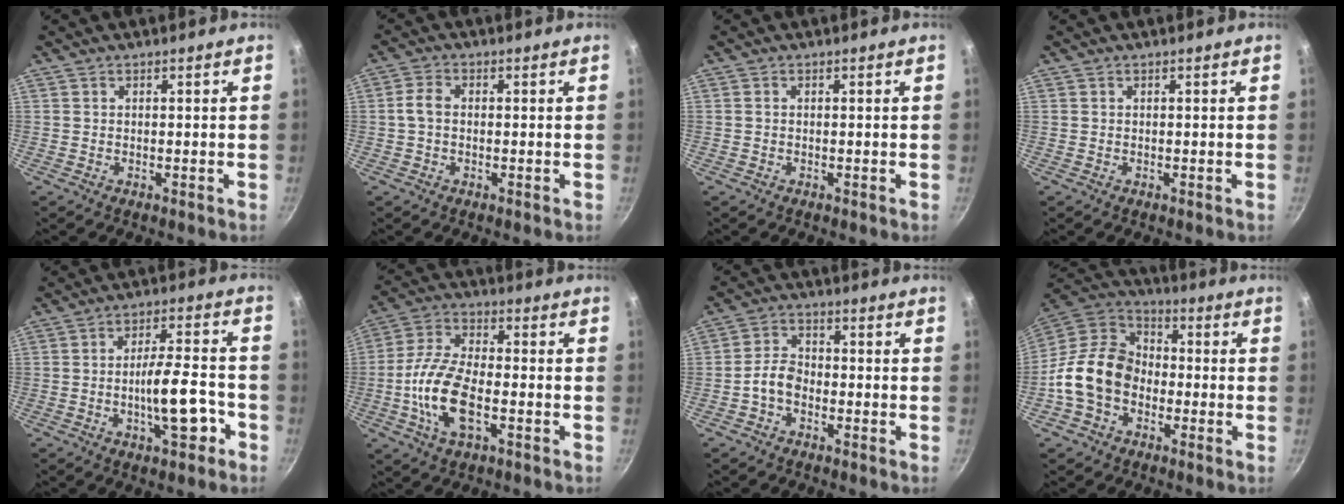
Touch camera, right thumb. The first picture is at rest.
{"total": 3.3, "force": [0.0, 1.9, 2.7], "torque": [-0.063, 0.012, -0.006]}
{"total": 0.0}
{"total": 0.0}
{"total": 10.5, "force": [-4.1, 3.6, 9.0], "torque": [-0.119, 0.037, -0.060]}
{"total": 13.2, "force": [-3.6, 6.1, 11.1], "torque": [-0.222, 0.025, -0.080]}
{"total": 4.6, "force": [-2.0, 3.0, 2.8], "torque": [-0.049, 0.028, -0.046]}
{"total": 14.7, "force": [-3.7, 11.0, 9.0], "torque": [-0.126, 0.041, -0.089]}